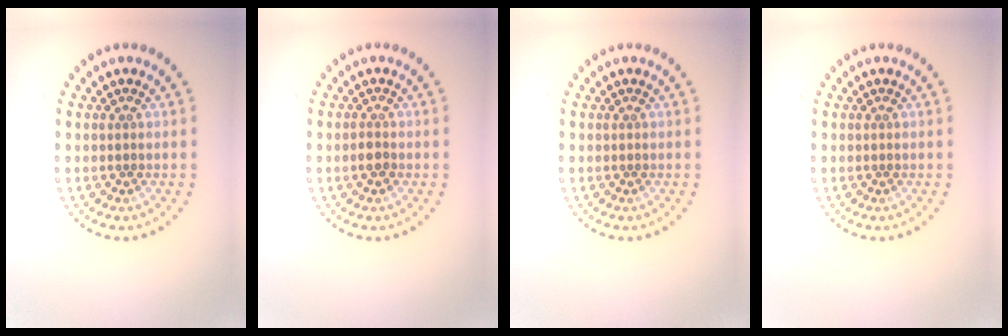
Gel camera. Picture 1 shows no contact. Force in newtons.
{"total": 1.1, "press": 1.0, "slide": 0.4}
{"total": 0.0}
{"total": 0.0}